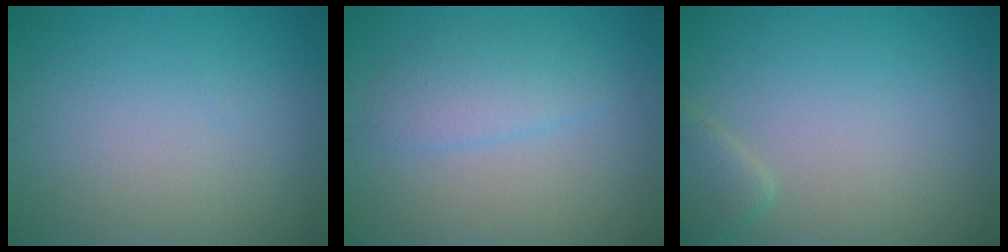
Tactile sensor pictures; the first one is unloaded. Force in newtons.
{"total": 2.6, "press": 2.6, "slide": 0.1}
{"total": 1.7, "press": 1.7, "slide": 0.1}